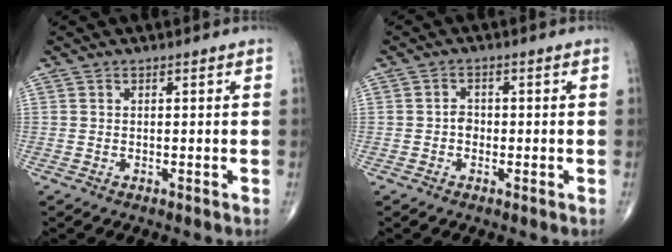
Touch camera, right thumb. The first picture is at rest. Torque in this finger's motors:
{"motor_torque": [0.51, 0.43, 0.10, -0.28, 0.07]}